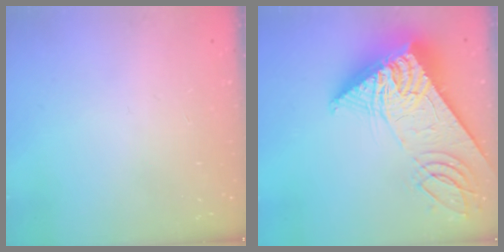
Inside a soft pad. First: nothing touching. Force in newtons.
{"total": 20.0, "press": 19.8, "slide": 2.3}